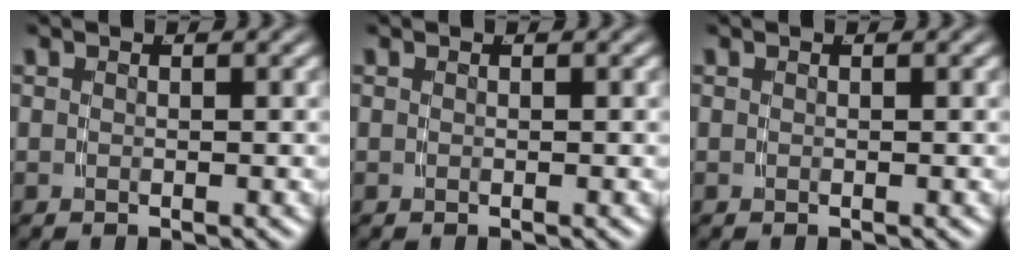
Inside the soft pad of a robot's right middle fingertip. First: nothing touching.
{"total": 0.0}
{"total": 0.0}